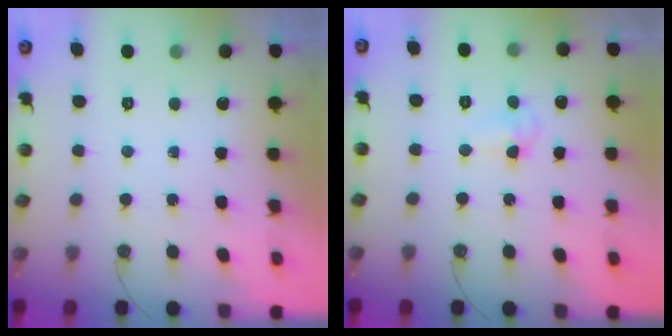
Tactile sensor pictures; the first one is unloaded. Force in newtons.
{"total": 4.3, "press": 3.6, "slide": 2.4}